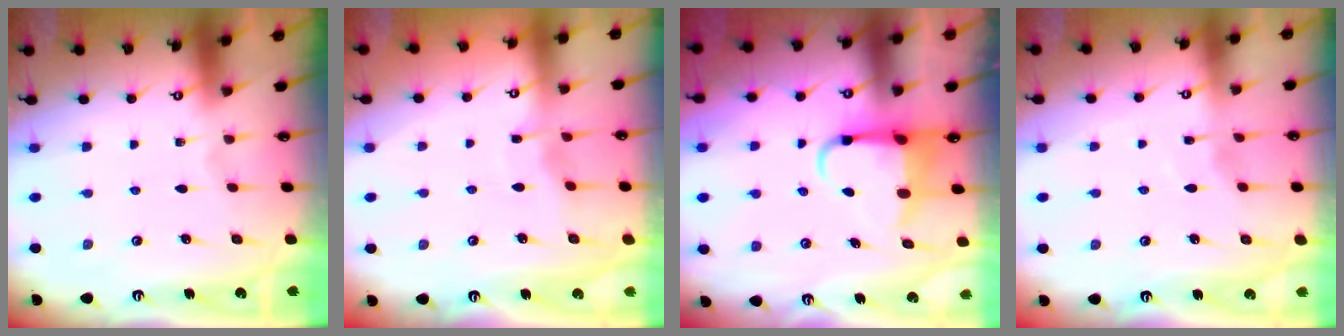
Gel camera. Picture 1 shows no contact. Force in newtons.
{"total": 3.2, "press": 3.2, "slide": 0.4}
{"total": 5.4, "press": 5.4, "slide": 0.8}
{"total": 2.8, "press": 2.8, "slide": 0.5}